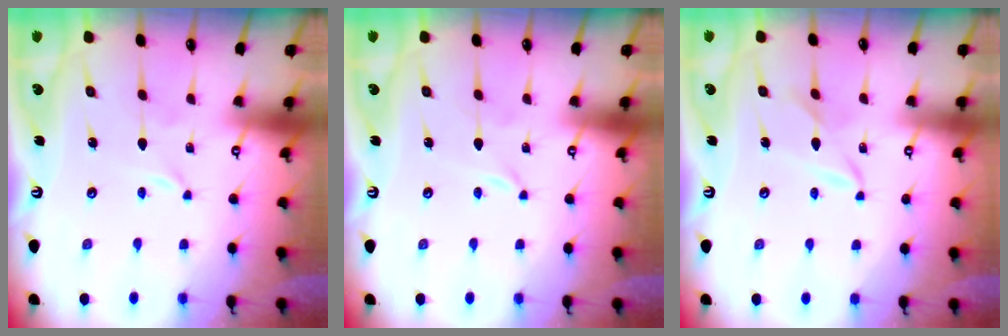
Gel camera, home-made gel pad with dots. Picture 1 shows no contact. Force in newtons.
{"total": 0.0}
{"total": 4.5, "press": 4.5, "slide": 0.4}